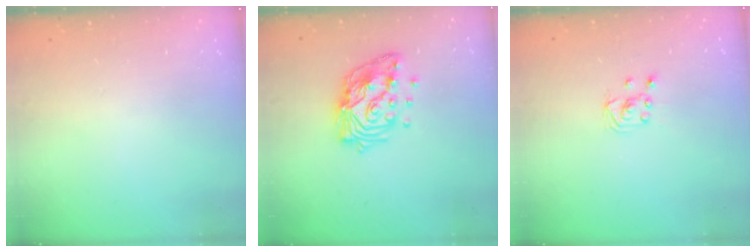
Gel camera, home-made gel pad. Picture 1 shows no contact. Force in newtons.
{"total": 15.9, "press": 15.8, "slide": 1.8}
{"total": 2.0, "press": 2.0, "slide": 0.2}